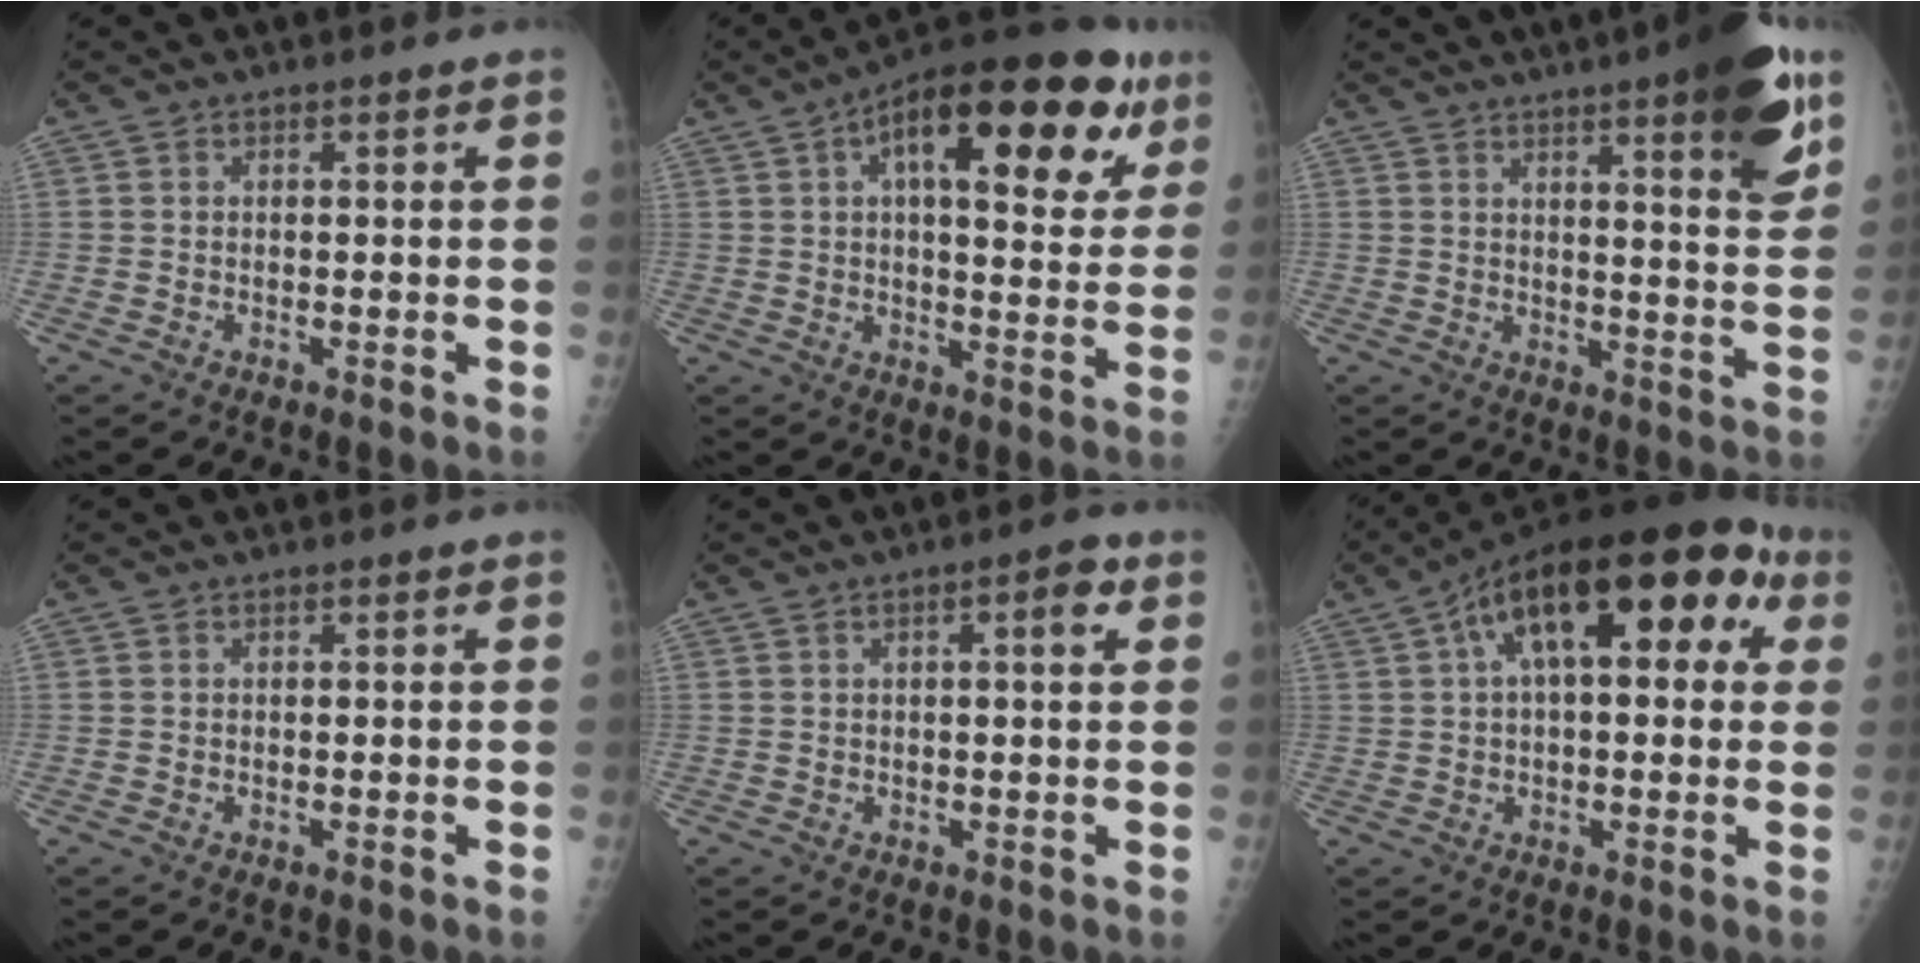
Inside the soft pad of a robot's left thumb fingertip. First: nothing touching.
{"total": 24.2, "force": [10.4, 10.1, 19.5], "torque": [-0.252, 0.008, 0.142]}
{"total": 14.8, "force": [8.1, 2.9, 12.0], "torque": [-0.139, -0.038, 0.107]}
{"total": 0.0}
{"total": 5.0, "force": [1.7, 1.5, 4.4], "torque": [-0.057, 0.004, 0.019]}
{"total": 21.0, "force": [7.1, 9.8, 17.1], "torque": [-0.239, 0.048, 0.102]}